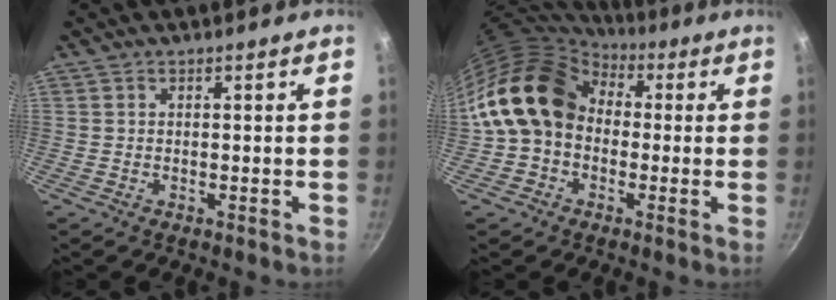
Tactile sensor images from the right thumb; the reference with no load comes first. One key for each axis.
{"total": 14.5, "fx": 1.1, "fy": 11.5, "fz": 8.8, "tx": -0.126, "ty": 0.032, "tz": 0.004}